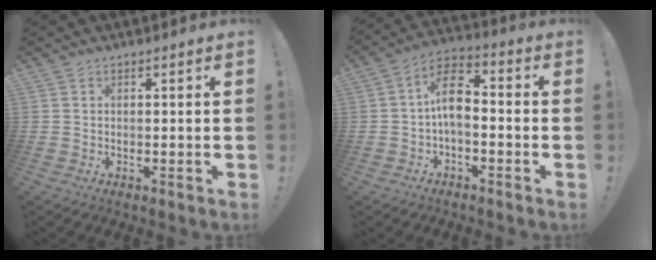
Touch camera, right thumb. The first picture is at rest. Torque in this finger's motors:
{"motor_torque": [1.69, 2.88, 0.30, -0.34, 0.34]}